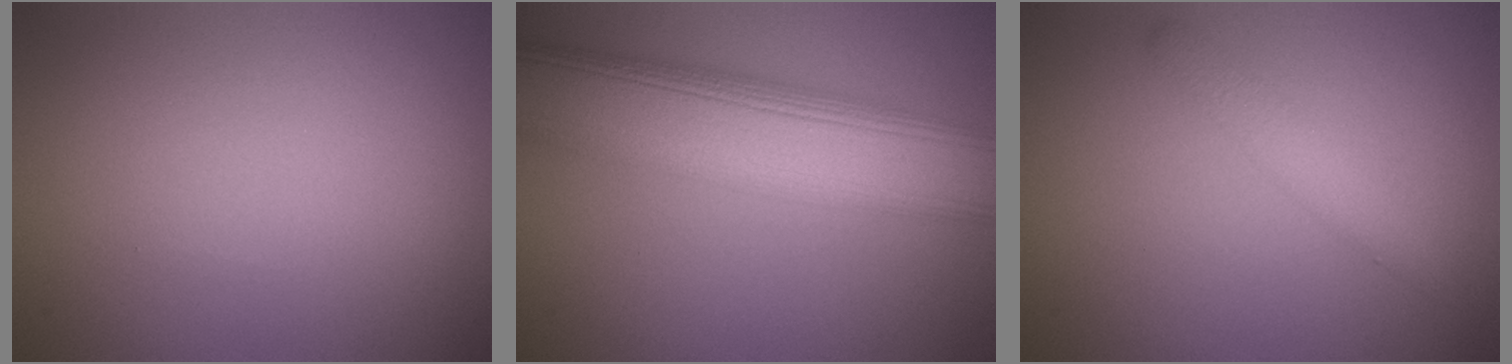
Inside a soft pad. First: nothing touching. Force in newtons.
{"total": 11.7, "press": 11.7, "slide": 0.5}
{"total": 1.7, "press": 1.7, "slide": 0.1}